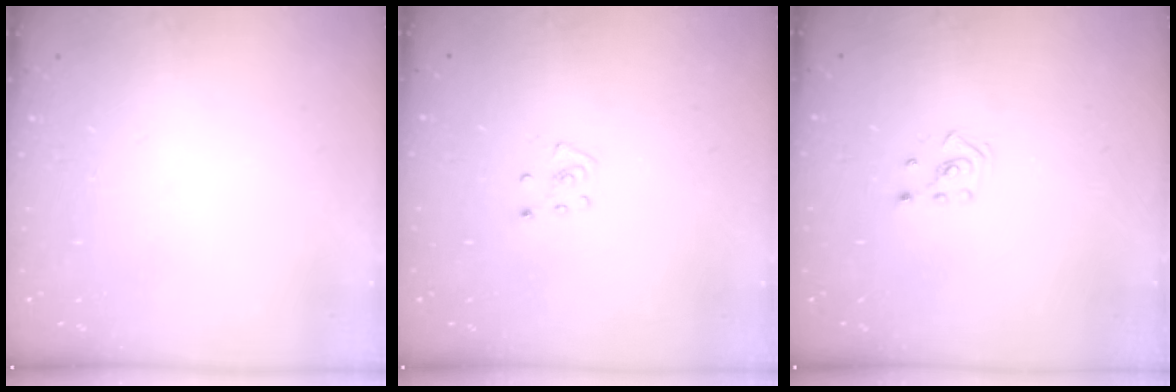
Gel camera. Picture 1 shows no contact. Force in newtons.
{"total": 4.3, "press": 4.2, "slide": 0.4}
{"total": 2.1, "press": 1.9, "slide": 0.8}